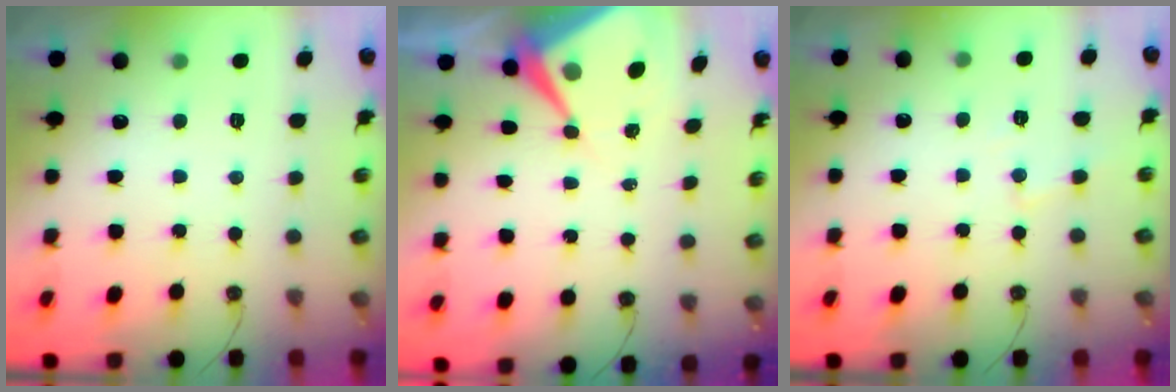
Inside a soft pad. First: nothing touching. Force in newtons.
{"total": 8.5, "press": 8.5, "slide": 0.8}
{"total": 4.4, "press": 4.4, "slide": 0.6}